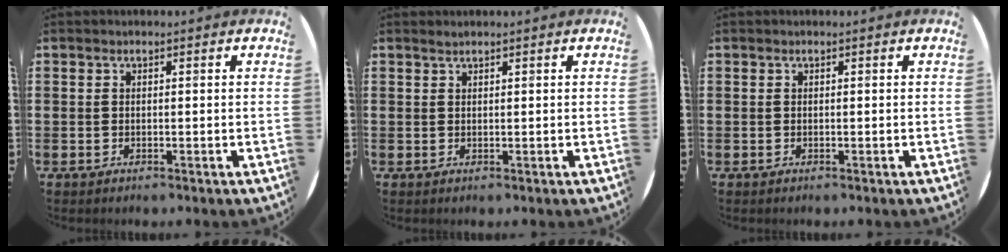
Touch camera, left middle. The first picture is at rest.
{"total": 0.6, "force": [0.6, 0.0, 0.1], "torque": [-0.003, -0.001, 0.012]}
{"total": 0.0}